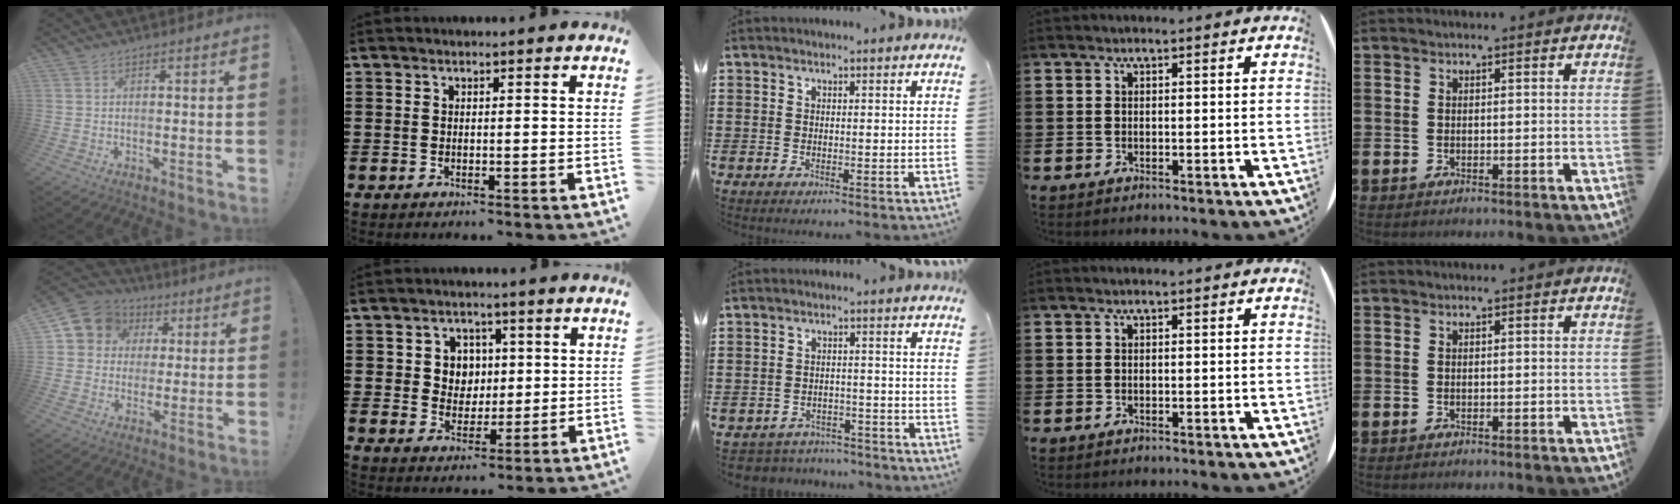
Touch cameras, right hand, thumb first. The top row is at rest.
{"thumb": {"total": 9.3, "force": [2.7, 8.5, 2.6], "torque": [-0.040, -0.007, 0.057]}, "index": {"total": 4.7, "force": [1.1, 4.4, 1.3], "torque": [-0.038, 0.013, 0.016]}, "middle": {"total": 3.4, "force": [-3.3, 0.5, -0.4], "torque": [-0.004, -0.002, -0.073]}}